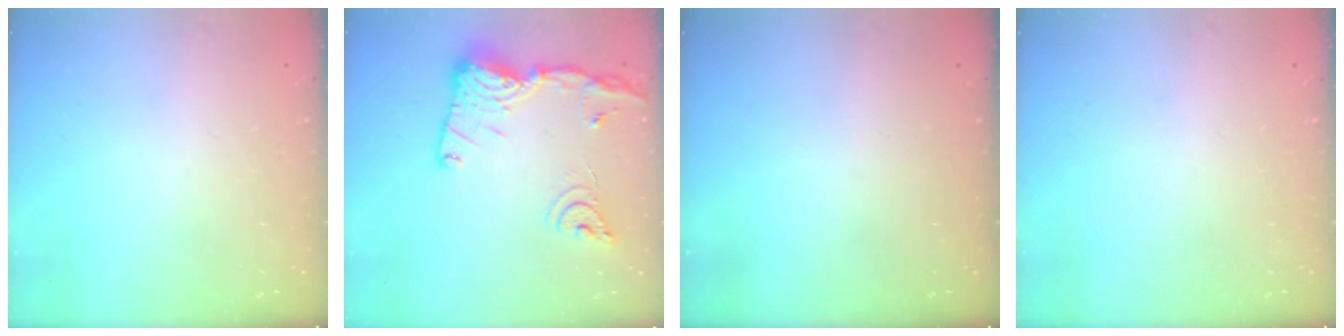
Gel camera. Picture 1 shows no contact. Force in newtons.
{"total": 18.5, "press": 18.4, "slide": 1.7}
{"total": 0.0}
{"total": 0.0}